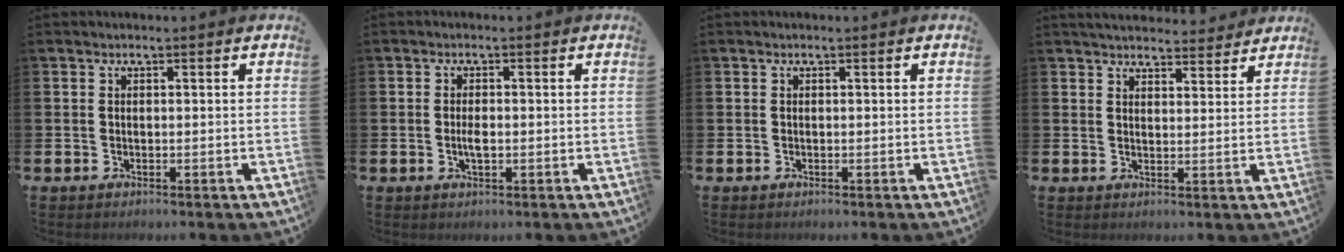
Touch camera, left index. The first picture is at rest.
{"total": 1.9, "force": [-0.2, 0.7, 1.7], "torque": [-0.027, -0.002, -0.006]}
{"total": 0.0}
{"total": 4.3, "force": [4.2, 0.8, 0.4], "torque": [-0.007, -0.023, 0.075]}